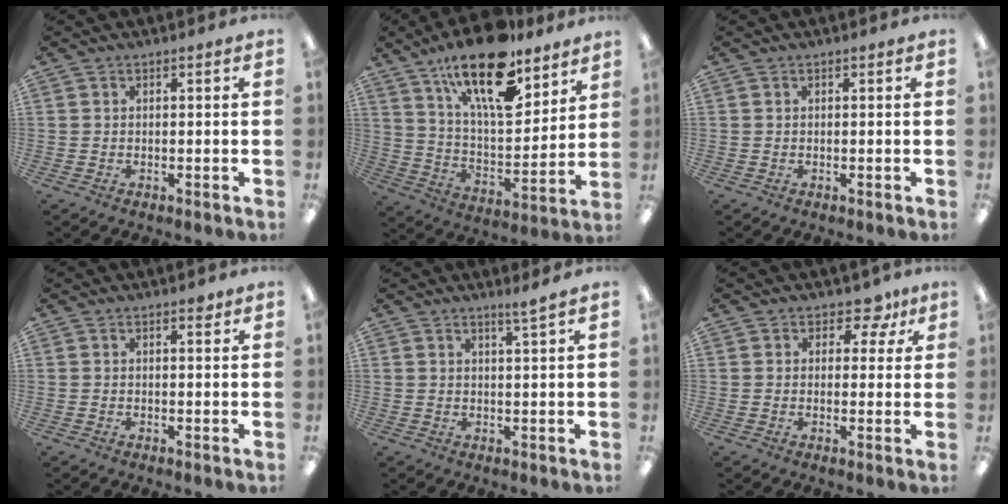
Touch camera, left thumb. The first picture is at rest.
{"total": 21.4, "force": [14.2, 8.5, 13.6], "torque": [-0.223, -0.078, 0.242]}
{"total": 0.0}
{"total": 1.1, "force": [0.7, 0.6, 0.6], "torque": [-0.005, -0.001, 0.011]}
{"total": 2.0, "force": [1.7, -0.2, 1.0], "torque": [-0.023, -0.003, 0.031]}
{"total": 5.8, "force": [3.3, 3.9, 2.9], "torque": [-0.038, -0.011, 0.054]}